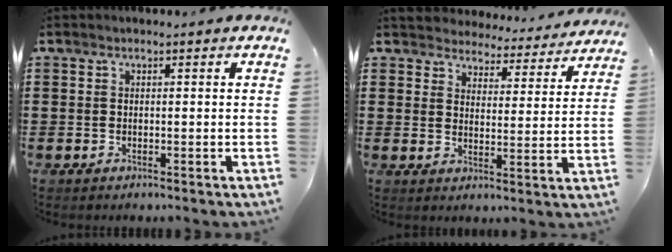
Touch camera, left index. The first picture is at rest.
{"total": 4.3, "force": [4.2, 0.4, -0.5], "torque": [-0.017, -0.036, 0.070]}